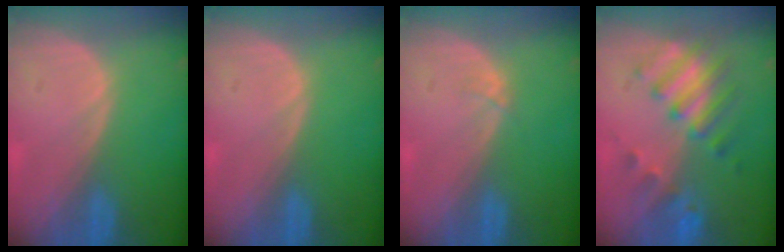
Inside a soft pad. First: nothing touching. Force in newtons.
{"total": 0.0}
{"total": 0.5, "press": 0.5, "slide": 0.1}
{"total": 7.2, "press": 7.1, "slide": 1.4}